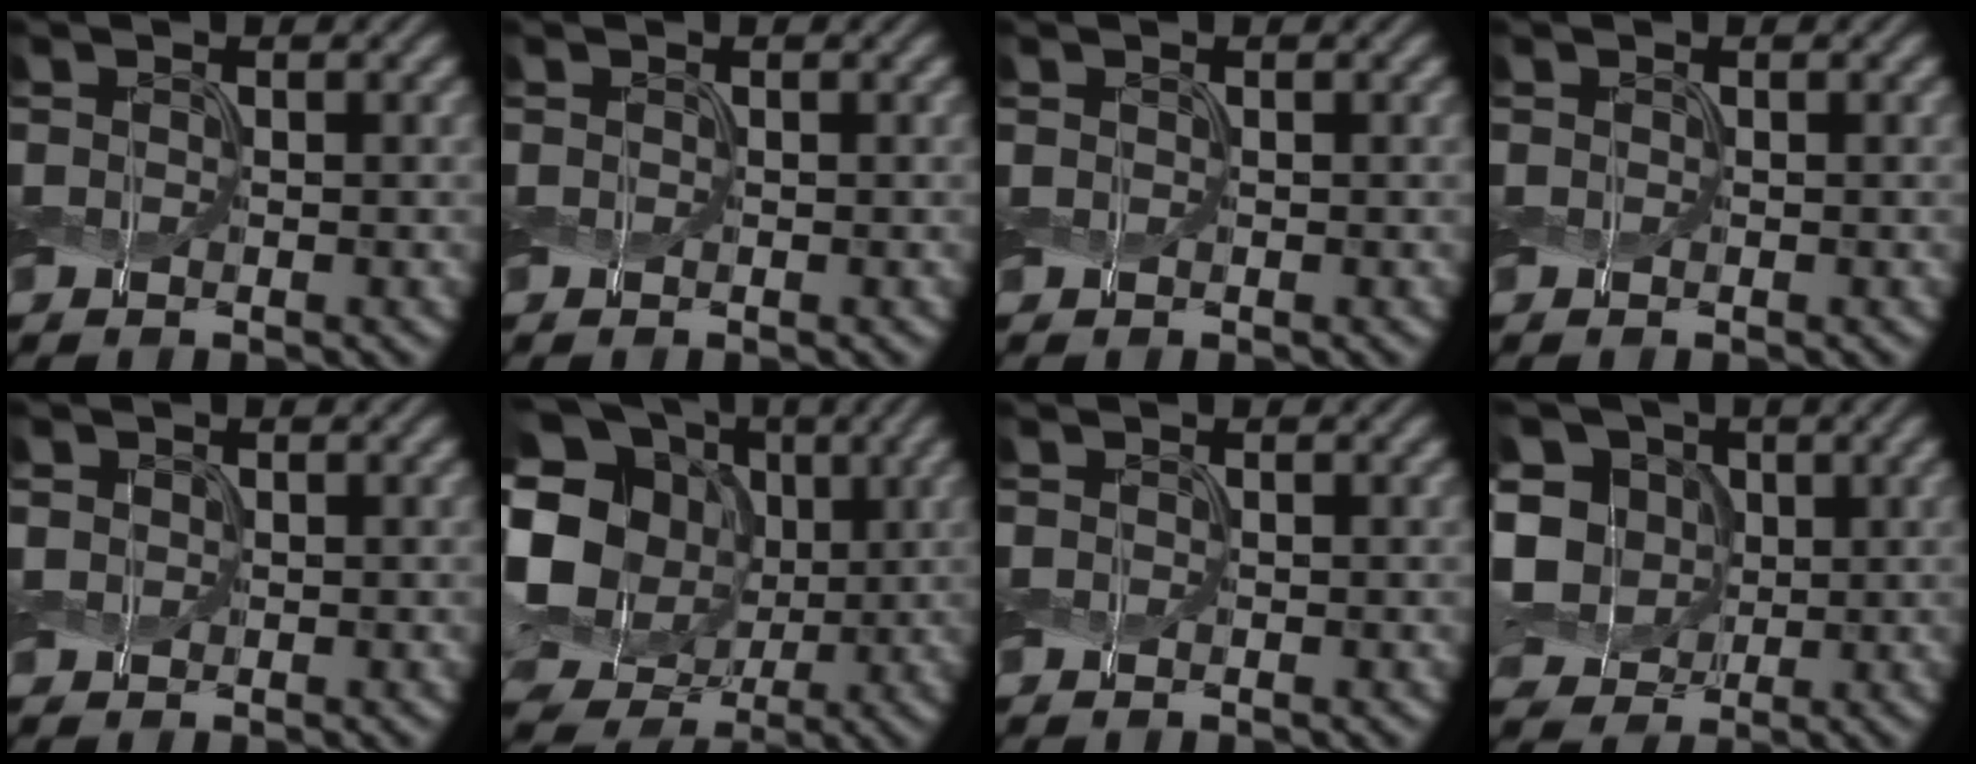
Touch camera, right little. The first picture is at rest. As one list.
[{"total": 0.0}, {"total": 0.0}, {"total": 0.0}, {"total": 0.7, "force": [0.2, 0.7, 0.2], "torque": [-0.007, 0.001, 0.003]}, {"total": 19.1, "force": [1.7, 16.7, 9.2], "torque": [-0.235, 0.036, 0.003]}, {"total": 0.0}, {"total": 9.4, "force": [1.4, 7.7, 5.2], "torque": [-0.129, 0.017, 0.007]}]